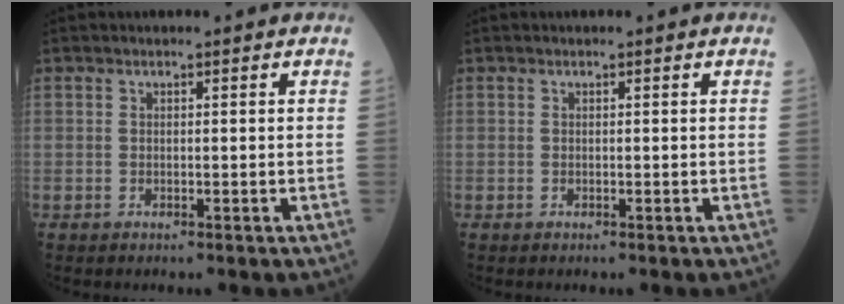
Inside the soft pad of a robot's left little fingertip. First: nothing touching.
{"total": 0.0}